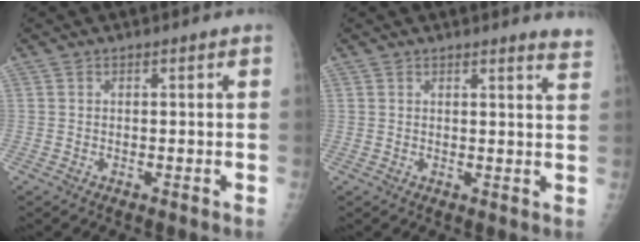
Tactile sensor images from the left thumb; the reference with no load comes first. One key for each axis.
{"total": 3.6, "fx": 3.4, "fy": -0.2, "fz": 1.2, "tx": -0.015, "ty": -0.028, "tz": 0.023}